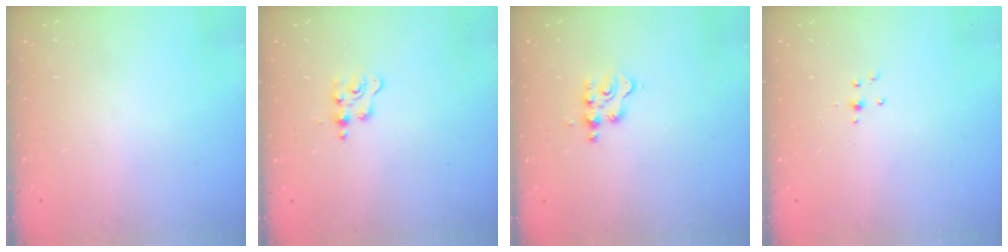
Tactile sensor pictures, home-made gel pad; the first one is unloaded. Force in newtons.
{"total": 2.3, "press": 2.3, "slide": 0.4}
{"total": 4.4, "press": 4.4, "slide": 0.6}
{"total": 2.9, "press": 2.8, "slide": 0.7}